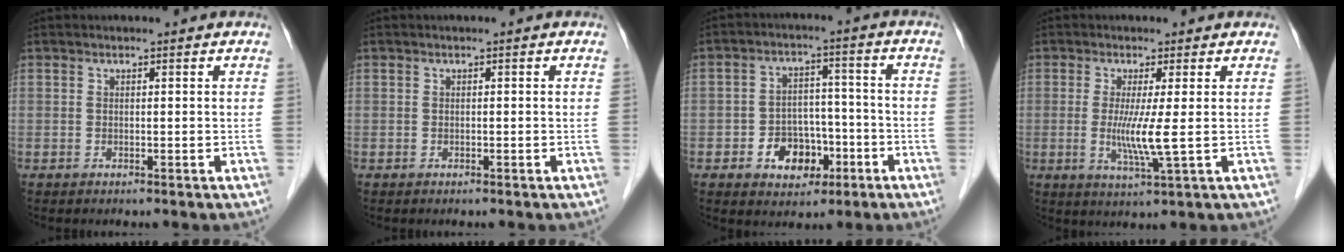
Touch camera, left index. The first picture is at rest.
{"total": 0.0}
{"total": 7.4, "force": [-3.2, 5.3, 4.0], "torque": [-0.070, 0.021, -0.043]}
{"total": 5.6, "force": [-0.1, -0.6, 5.6], "torque": [-0.117, -0.020, -0.003]}